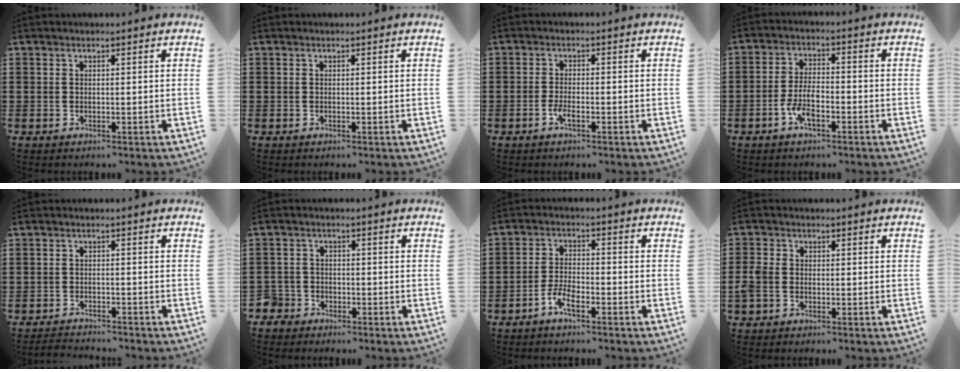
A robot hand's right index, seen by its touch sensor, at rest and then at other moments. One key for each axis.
{"total": 0.0}
{"total": 2.3, "fx": -1.1, "fy": 0.6, "fz": 1.9, "tx": -0.042, "ty": -0.003, "tz": -0.022}
{"total": 5.3, "fx": -2.4, "fy": 2.1, "fz": 4.3, "tx": -0.098, "ty": 0.000, "tz": -0.049}
{"total": 2.3, "fx": -2.3, "fy": 0.1, "fz": -0.4, "tx": -0.001, "ty": 0.003, "tz": -0.052}
{"total": 2.7, "fx": -2.1, "fy": 1.7, "fz": 0.0, "tx": -0.017, "ty": -0.001, "tz": -0.049}
{"total": 3.8, "fx": -2.7, "fy": 1.1, "fz": 2.4, "tx": -0.065, "ty": -0.001, "tz": -0.058}
{"total": 2.6, "fx": -1.1, "fy": 1.9, "fz": 1.4, "tx": -0.050, "ty": -0.005, "tz": -0.028}